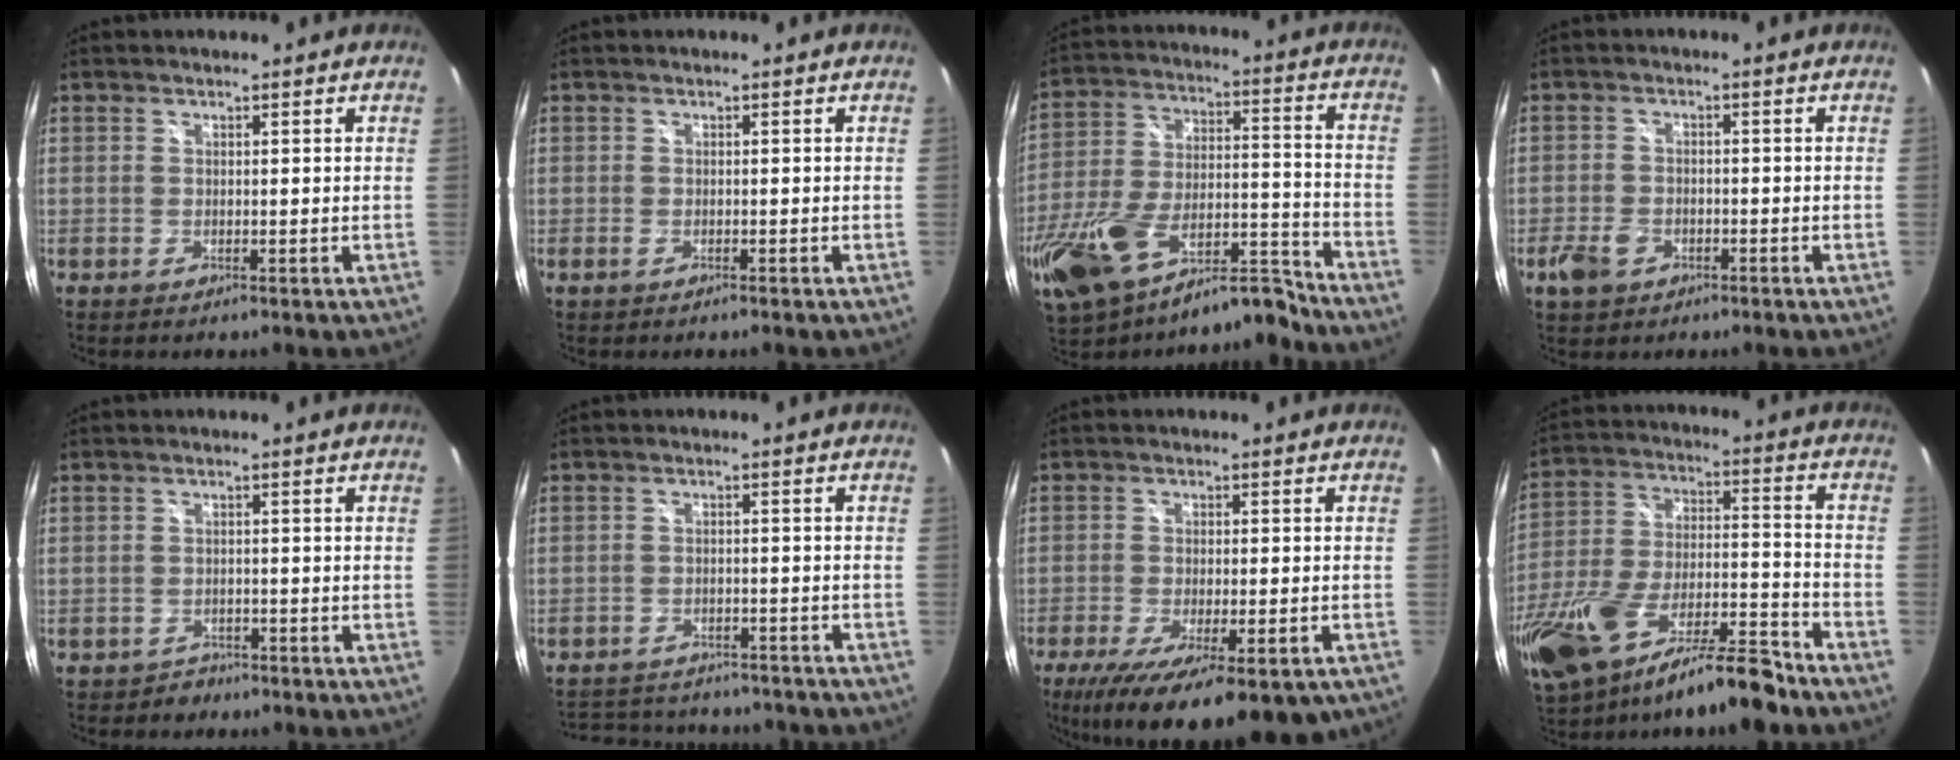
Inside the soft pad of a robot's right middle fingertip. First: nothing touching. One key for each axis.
{"total": 1.0, "fx": -0.8, "fy": 0.3, "fz": 0.5, "tx": -0.012, "ty": -0.002, "tz": -0.015}
{"total": 20.8, "fx": -15.5, "fy": 7.8, "fz": 11.5, "tx": -0.225, "ty": -0.016, "tz": -0.244}
{"total": 5.2, "fx": -2.9, "fy": 3.4, "fz": 2.6, "tx": -0.071, "ty": -0.001, "tz": -0.051}
{"total": 2.6, "fx": -1.8, "fy": 1.8, "fz": 0.0, "tx": -0.007, "ty": 0.003, "tz": -0.026}
{"total": 16.4, "fx": -14.1, "fy": 6.0, "fz": 6.1, "tx": -0.125, "ty": 0.008, "tz": -0.181}
{"total": 18.3, "fx": -11.2, "fy": 6.2, "fz": 13.1, "tx": -0.241, "ty": -0.059, "tz": -0.162}
{"total": 22.2, "fx": -14.3, "fy": 7.1, "fz": 15.3, "tx": -0.314, "ty": -0.038, "tz": -0.235}